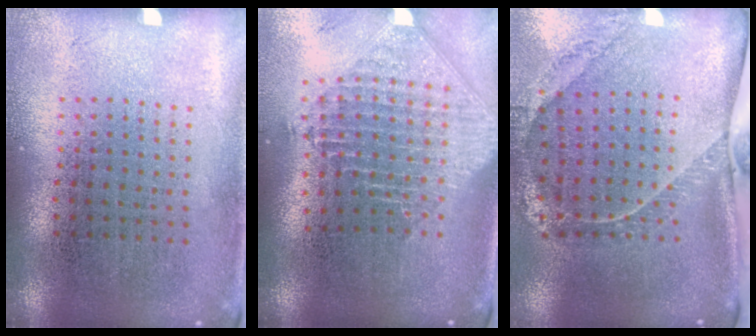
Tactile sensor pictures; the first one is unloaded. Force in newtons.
{"total": 2.4, "press": 1.9, "slide": 1.5}
{"total": 2.4, "press": 1.7, "slide": 1.7}